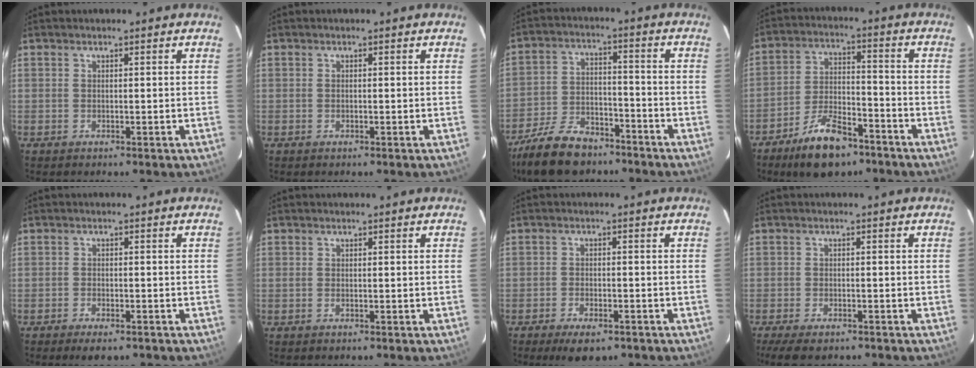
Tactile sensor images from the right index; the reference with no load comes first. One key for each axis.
{"total": 0.0}
{"total": 14.8, "fx": -11.4, "fy": 6.8, "fz": 6.7, "tx": -0.159, "ty": -0.003, "tz": -0.193}
{"total": 12.3, "fx": -8.8, "fy": 5.0, "fz": 7.0, "tx": -0.144, "ty": 0.004, "tz": -0.146}
{"total": 4.2, "fx": -3.2, "fy": 1.6, "fz": 2.3, "tx": -0.054, "ty": -0.009, "tz": -0.050}
{"total": 0.0}
{"total": 6.5, "fx": -4.6, "fy": 2.6, "fz": 3.7, "tx": -0.084, "ty": -0.011, "tz": -0.069}
{"total": 7.3, "fx": -5.7, "fy": 2.5, "fz": 3.8, "tx": -0.094, "ty": -0.028, "tz": -0.096}